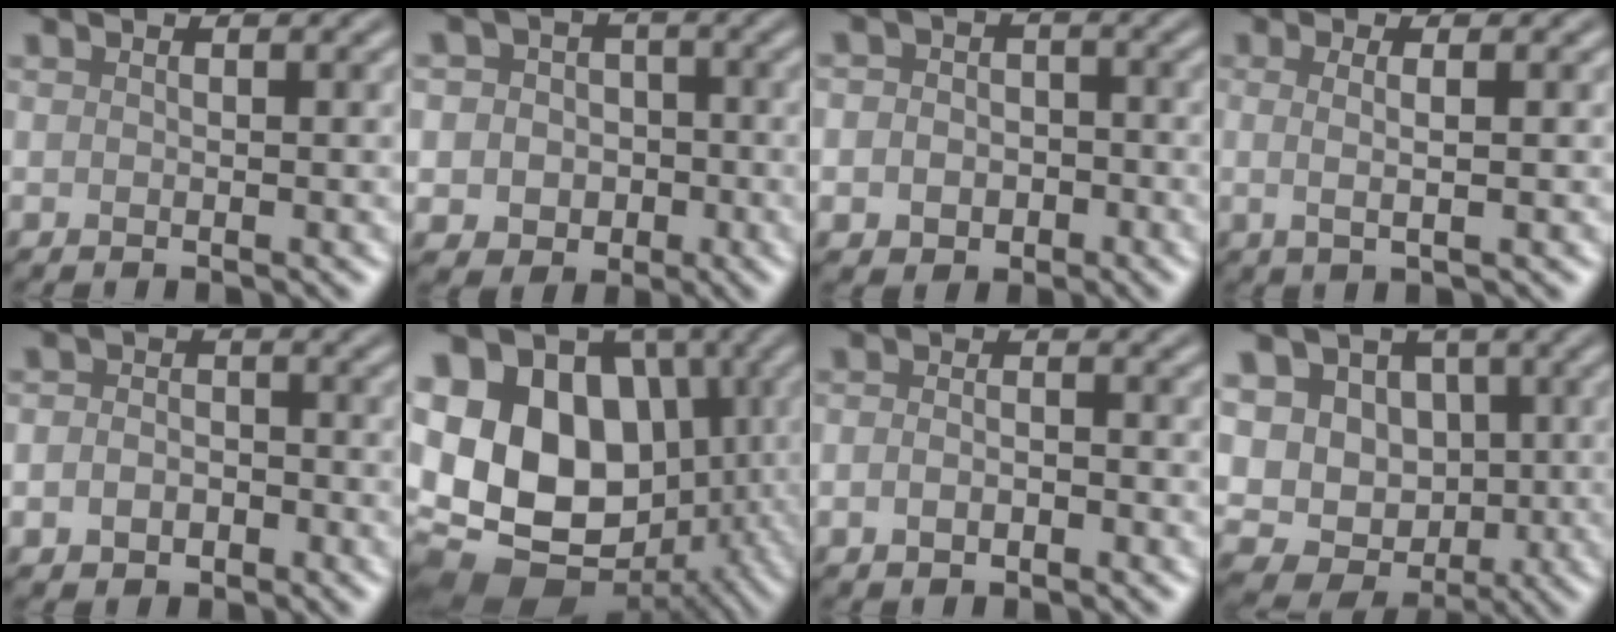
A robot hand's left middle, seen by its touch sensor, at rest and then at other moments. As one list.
[{"total": 5.7, "force": [-0.3, 5.3, 1.9], "torque": [-0.020, 0.027, -0.032]}, {"total": 4.3, "force": [-0.9, 3.8, 1.7], "torque": [-0.008, 0.004, -0.032]}, {"total": 2.2, "force": [0.1, 0.6, 2.1], "torque": [-0.037, 0.001, -0.001]}, {"total": 2.8, "force": [-1.1, 2.2, 1.3], "torque": [-0.003, -0.002, -0.027]}, {"total": 16.6, "force": [-0.6, 12.8, 10.6], "torque": [-0.187, 0.001, -0.003]}, {"total": 1.9, "force": [-0.8, 1.1, 1.3], "torque": [-0.018, 0.000, -0.021]}, {"total": 13.2, "force": [1.0, 11.3, 6.8], "torque": [-0.108, 0.033, -0.009]}]